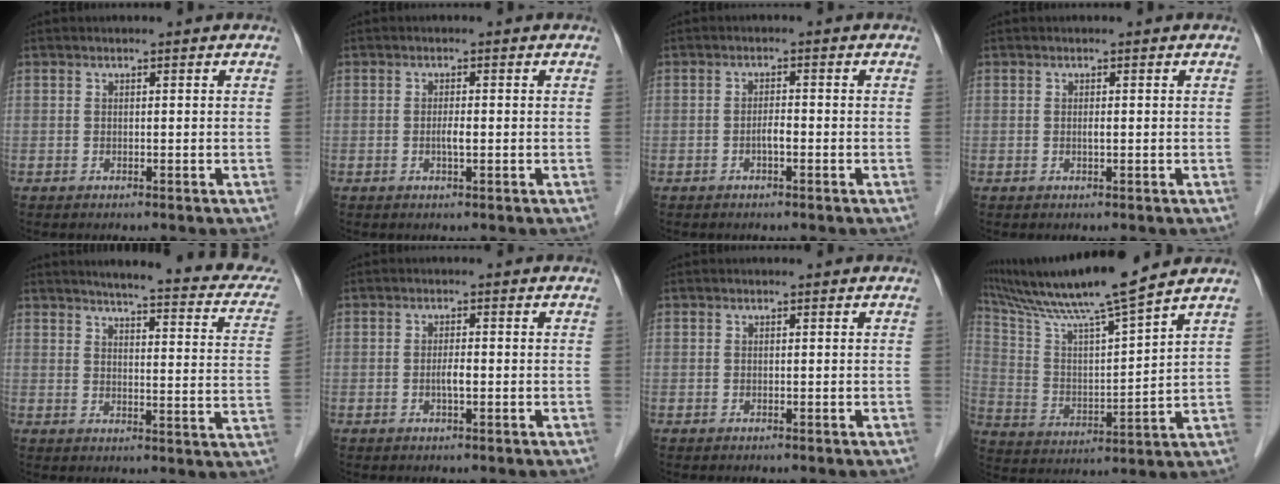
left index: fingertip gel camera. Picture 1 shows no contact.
{"total": 1.4, "force": [-0.2, 0.2, 1.4], "torque": [-0.028, -0.001, -0.004]}
{"total": 1.5, "force": [-0.7, 0.3, 1.4], "torque": [-0.023, 0.003, -0.013]}
{"total": 0.5, "force": [0.0, 0.0, 0.5], "torque": [-0.011, -0.001, -0.001]}
{"total": 20.3, "force": [17.6, 2.6, 9.6], "torque": [-0.107, -0.031, 0.192]}
{"total": 1.7, "force": [-0.4, 0.3, 1.6], "torque": [-0.032, 0.001, -0.008]}
{"total": 0.0}
{"total": 16.0, "force": [13.5, -1.2, 8.5], "torque": [-0.161, 0.012, 0.238]}